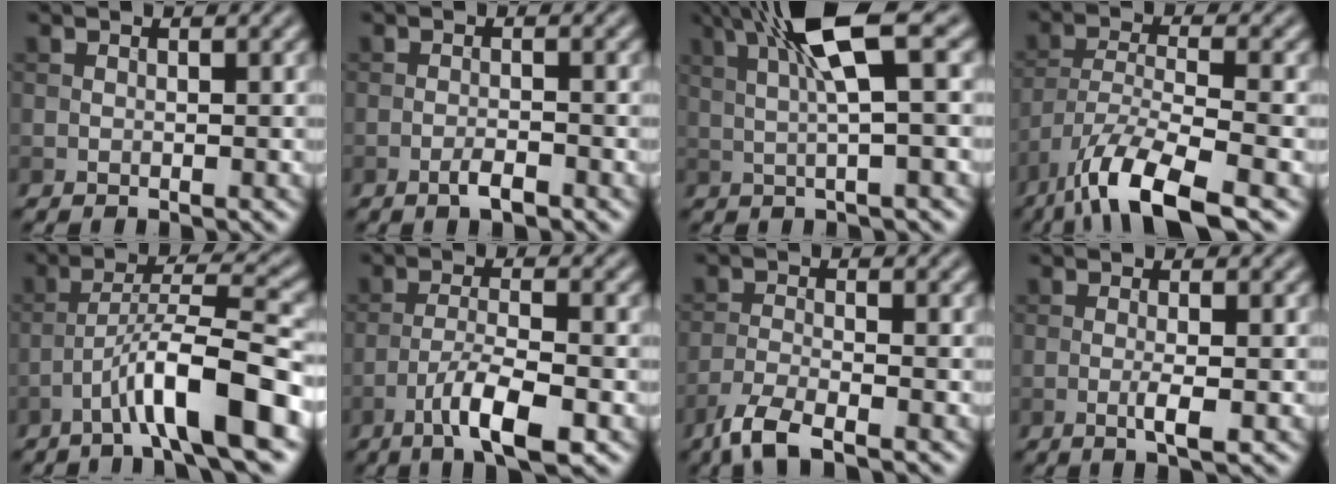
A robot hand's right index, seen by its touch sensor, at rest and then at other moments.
{"total": 1.8, "force": [-1.2, 0.4, 1.4], "torque": [-0.024, 0.002, -0.023]}
{"total": 7.4, "force": [2.4, 1.1, 6.9], "torque": [-0.119, 0.018, 0.040]}
{"total": 9.0, "force": [-6.2, 2.4, 6.1], "torque": [-0.110, -0.005, -0.119]}
{"total": 8.4, "force": [-4.3, 1.2, 7.2], "torque": [-0.117, 0.020, -0.076]}
{"total": 6.3, "force": [-3.5, 1.4, 5.1], "torque": [-0.089, 0.004, -0.063]}
{"total": 4.0, "force": [-3.0, 0.8, 2.4], "torque": [-0.054, -0.008, -0.070]}
{"total": 2.3, "force": [-0.6, 0.4, 2.2], "torque": [-0.039, -0.001, -0.014]}